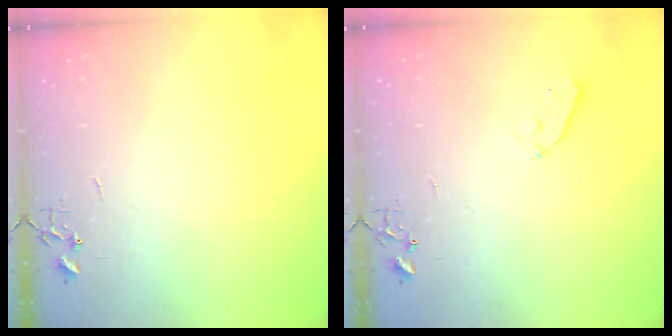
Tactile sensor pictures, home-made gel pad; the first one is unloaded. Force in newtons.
{"total": 4.5, "press": 4.4, "slide": 0.7}